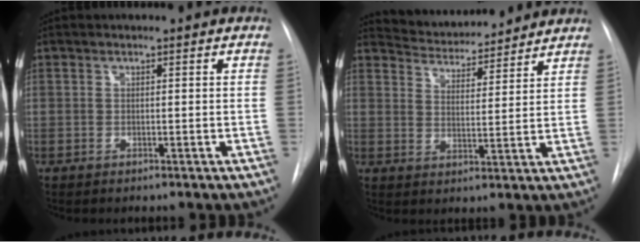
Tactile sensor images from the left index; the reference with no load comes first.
{"total": 10.1, "force": [9.8, 1.6, 2.2], "torque": [-0.038, 0.001, 0.150]}